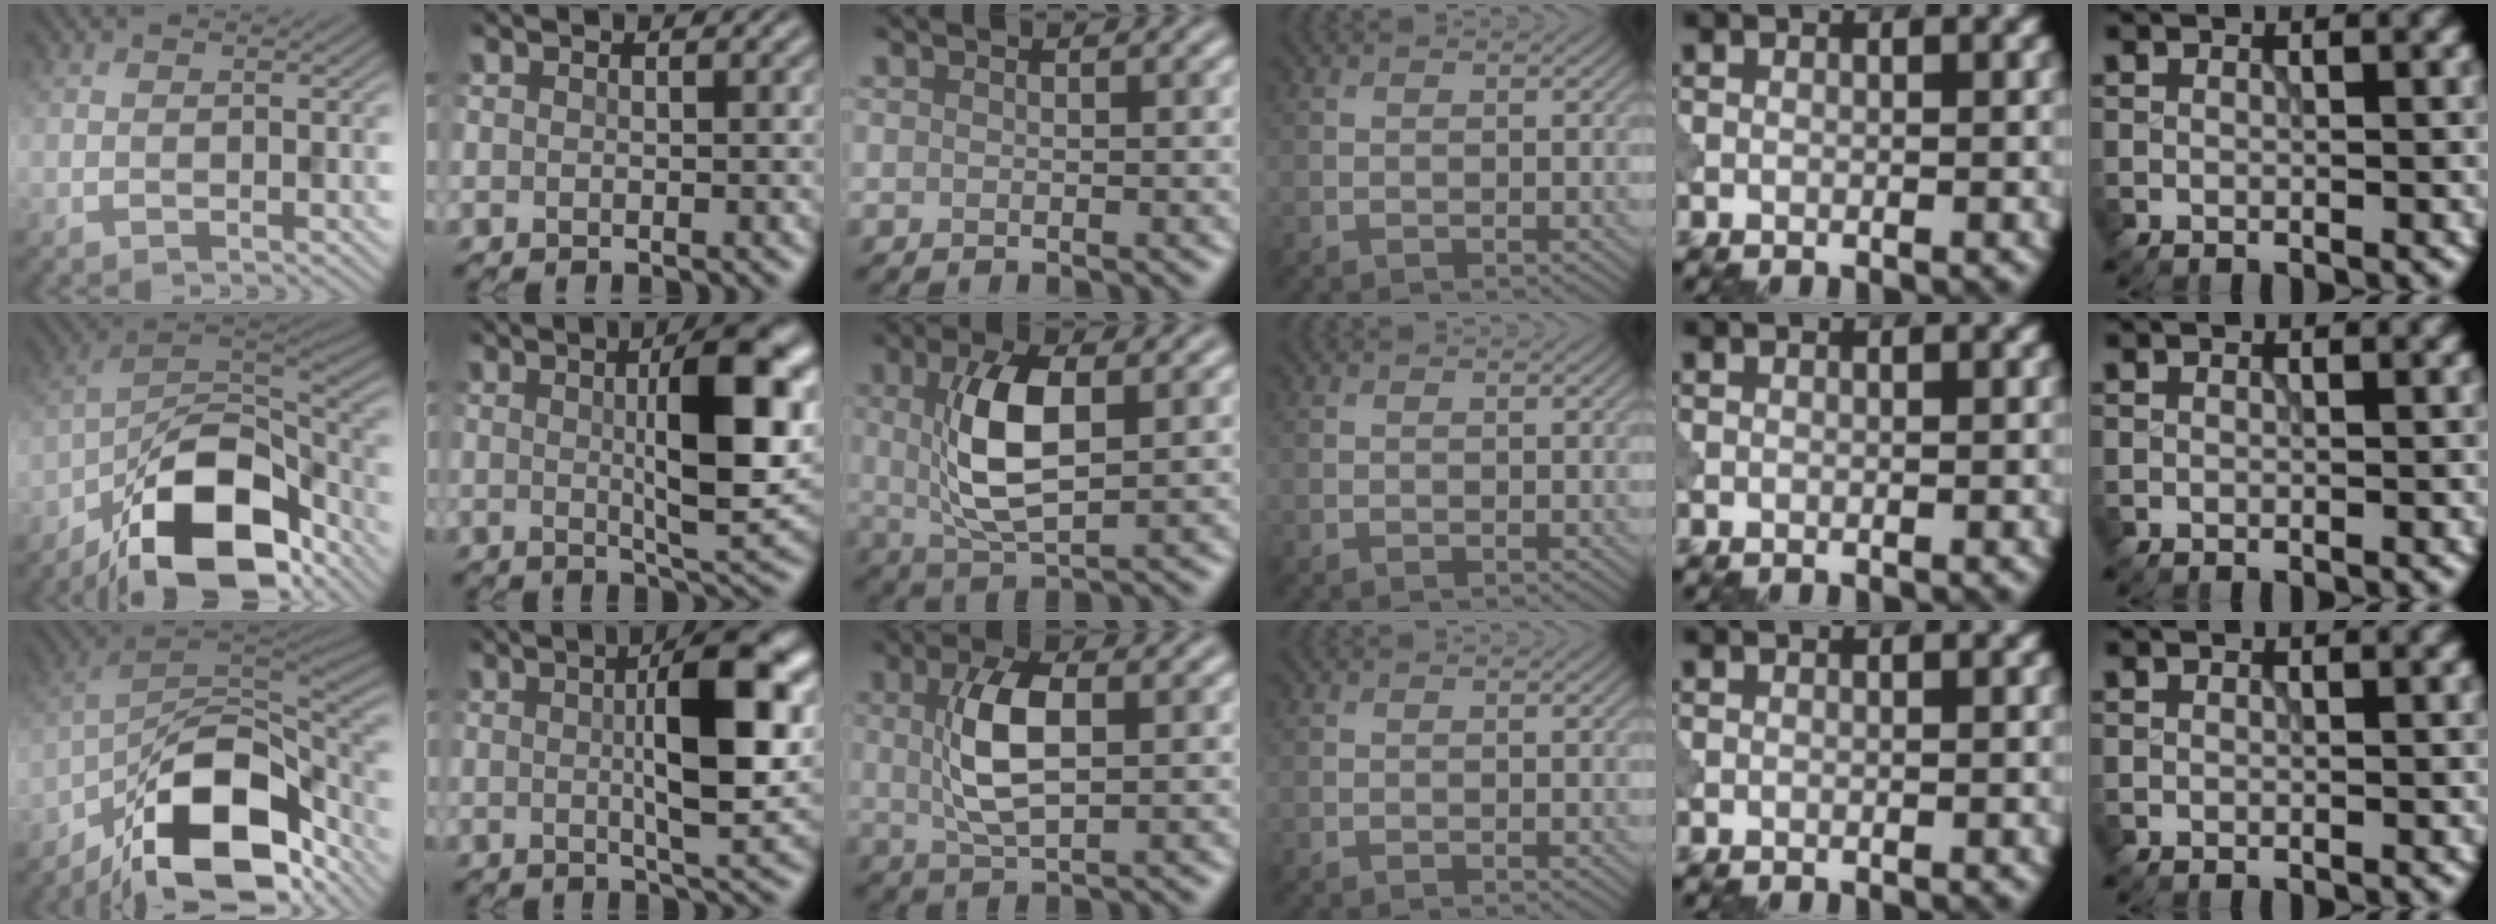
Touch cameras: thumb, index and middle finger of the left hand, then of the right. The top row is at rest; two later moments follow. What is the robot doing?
{"motion": "shake", "object": "bell"}